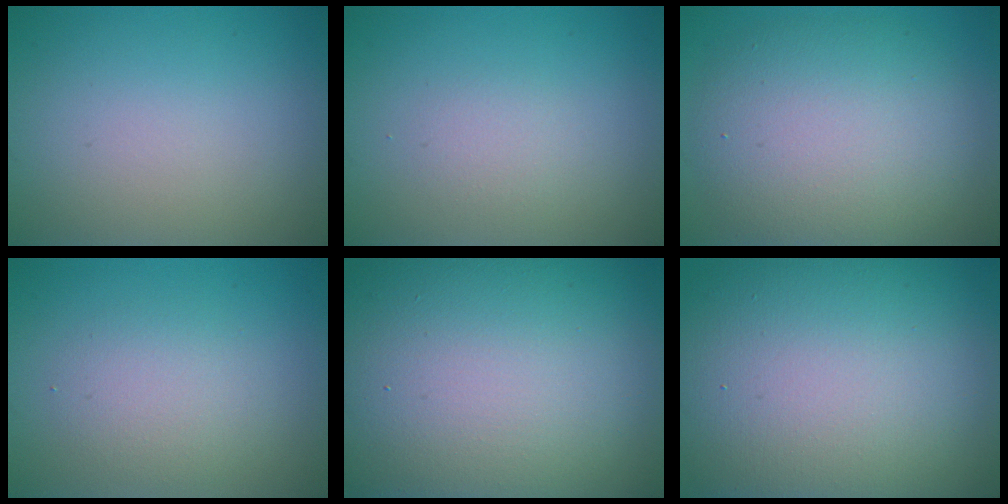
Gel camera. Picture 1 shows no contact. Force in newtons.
{"total": 1.2, "press": 1.2, "slide": 0.1}
{"total": 8.6, "press": 8.5, "slide": 0.8}
{"total": 2.8, "press": 2.8, "slide": 0.2}
{"total": 22.9, "press": 22.8, "slide": 0.9}
{"total": 18.2, "press": 18.2, "slide": 1.2}